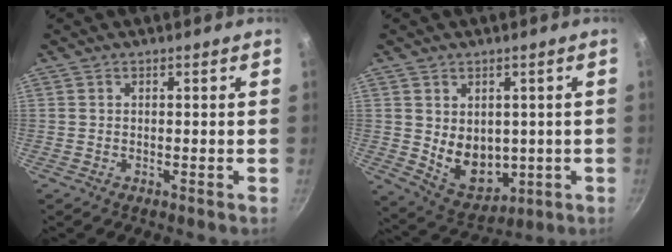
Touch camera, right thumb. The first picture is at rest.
{"total": 10.0, "force": [0.3, 7.6, 6.4], "torque": [-0.072, -0.019, 0.034]}